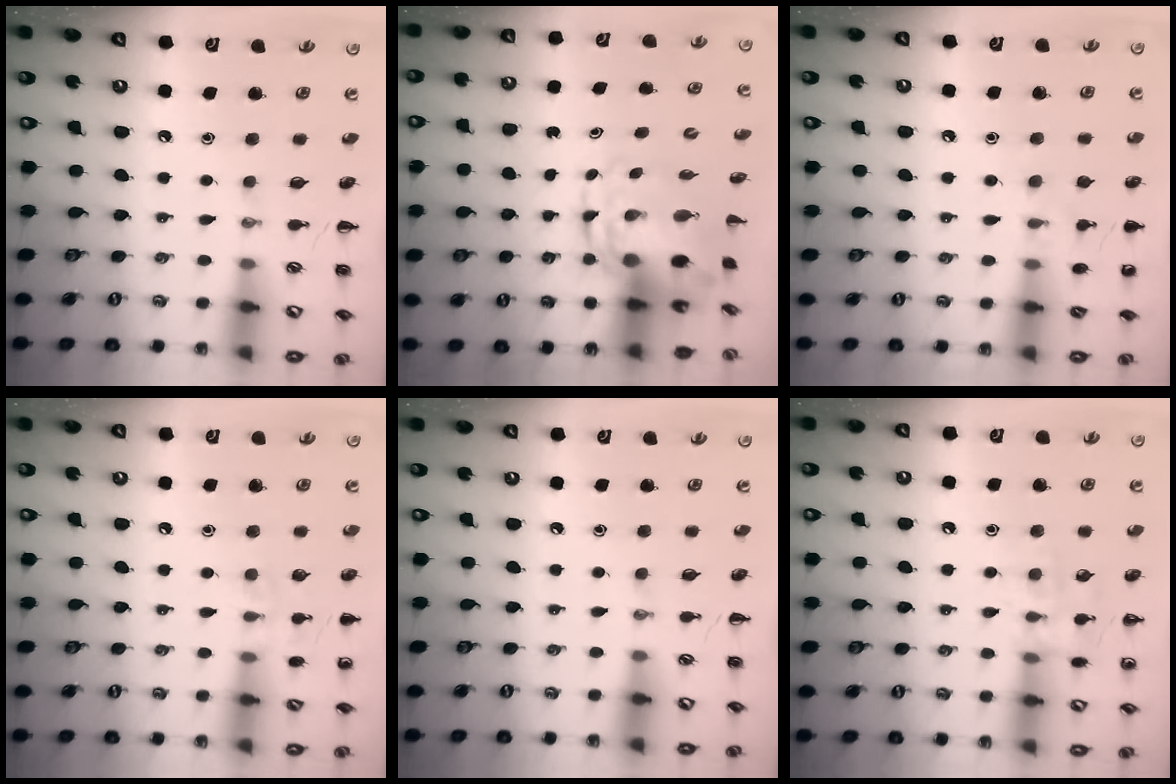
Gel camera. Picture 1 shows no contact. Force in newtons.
{"total": 6.0, "press": 5.8, "slide": 1.3}
{"total": 7.6, "press": 7.3, "slide": 2.0}
{"total": 6.5, "press": 6.2, "slide": 2.1}
{"total": 0.0}
{"total": 9.2, "press": 9.1, "slide": 1.2}